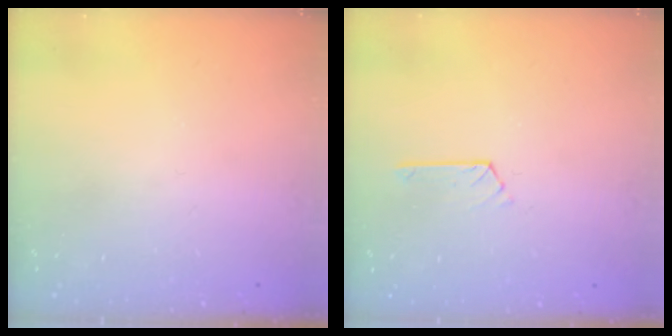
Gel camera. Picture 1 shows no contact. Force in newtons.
{"total": 3.0, "press": 3.0, "slide": 0.4}